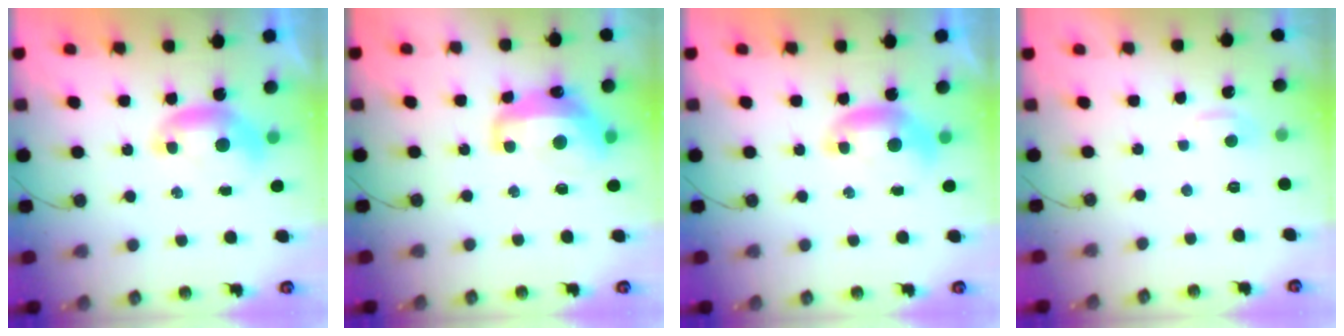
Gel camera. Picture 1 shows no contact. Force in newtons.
{"total": 6.9, "press": 6.8, "slide": 1.2}
{"total": 0.0}
{"total": 2.2, "press": 2.2, "slide": 0.3}